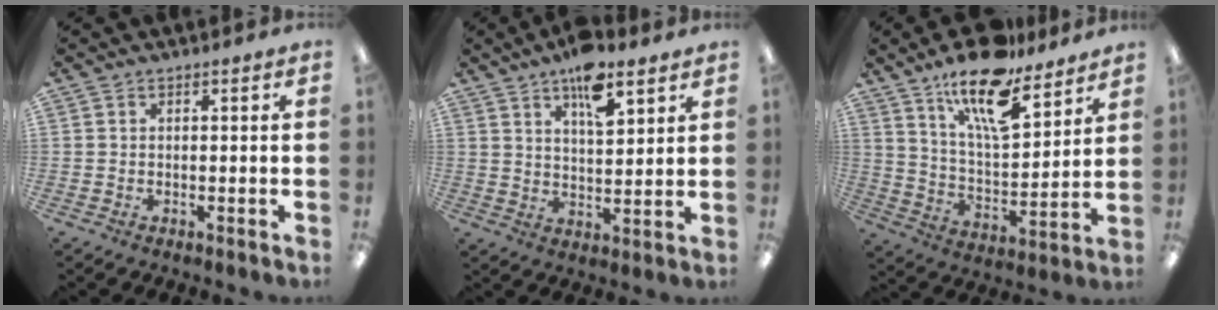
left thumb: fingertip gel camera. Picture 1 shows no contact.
{"total": 10.3, "force": [6.9, 4.1, 6.4], "torque": [-0.095, -0.035, 0.116]}
{"total": 17.0, "force": [12.7, 5.6, 9.8], "torque": [-0.168, -0.075, 0.214]}